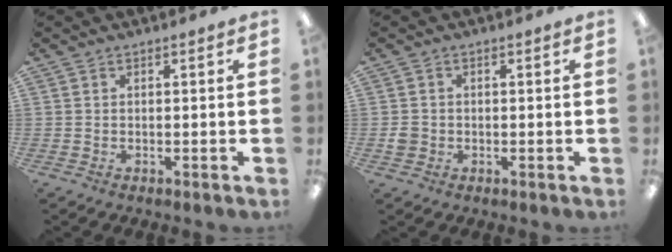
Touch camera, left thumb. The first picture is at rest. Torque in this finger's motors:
{"motor_torque": [-0.31, 0.46, -0.14, 0.08, -0.02]}